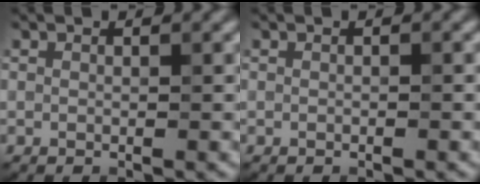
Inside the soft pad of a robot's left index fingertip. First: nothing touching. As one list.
[{"total": 0.0}]